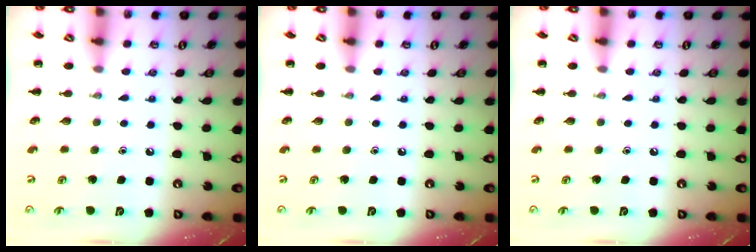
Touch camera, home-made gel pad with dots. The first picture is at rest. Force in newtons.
{"total": 0.0}
{"total": 0.0}